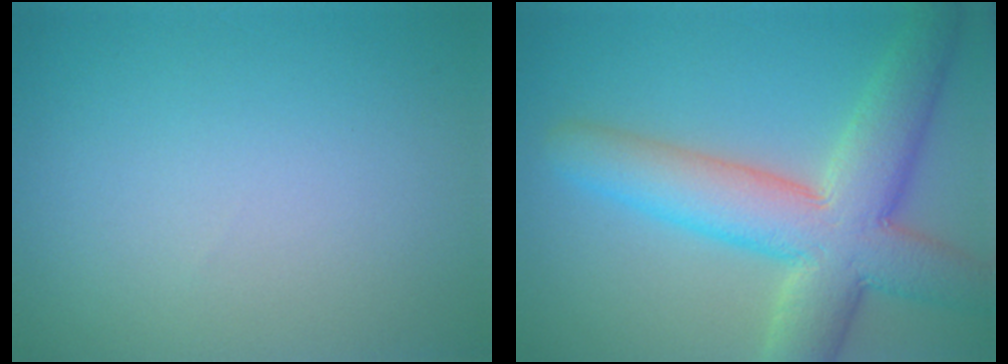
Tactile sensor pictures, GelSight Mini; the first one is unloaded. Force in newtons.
{"total": 9.5, "press": 9.5, "slide": 0.7}